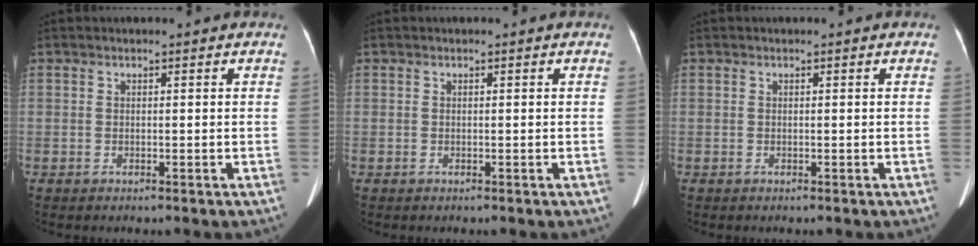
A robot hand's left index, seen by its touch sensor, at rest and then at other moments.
{"total": 0.0}
{"total": 0.0}